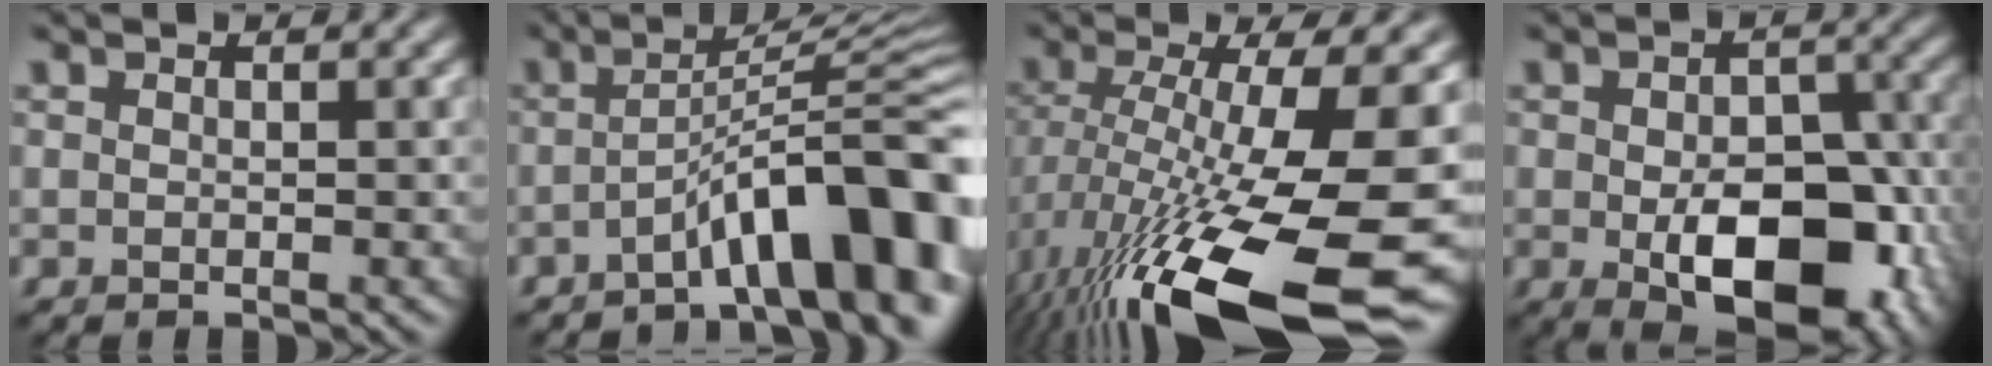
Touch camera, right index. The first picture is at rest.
{"total": 10.9, "force": [-5.0, 2.6, 9.4], "torque": [-0.118, 0.020, -0.077]}
{"total": 16.4, "force": [-5.3, 4.8, 14.8], "torque": [-0.272, -0.022, -0.080]}
{"total": 11.5, "force": [-3.7, 6.4, 8.8], "torque": [-0.128, -0.020, -0.048]}